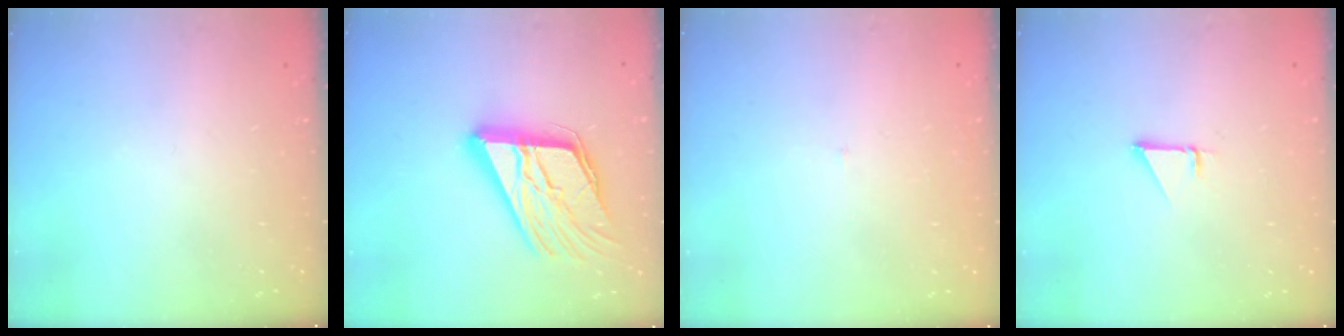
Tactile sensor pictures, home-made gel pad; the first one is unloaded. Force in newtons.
{"total": 20.2, "press": 20.1, "slide": 2.1}
{"total": 2.0, "press": 2.0, "slide": 0.1}
{"total": 0.9, "press": 0.9, "slide": 0.1}